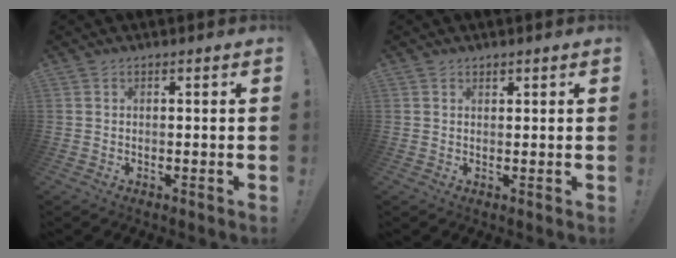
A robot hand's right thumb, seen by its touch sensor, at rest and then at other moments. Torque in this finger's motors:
{"motor_torque": [-0.01, 0.22, 0.29, -0.12, -0.01]}